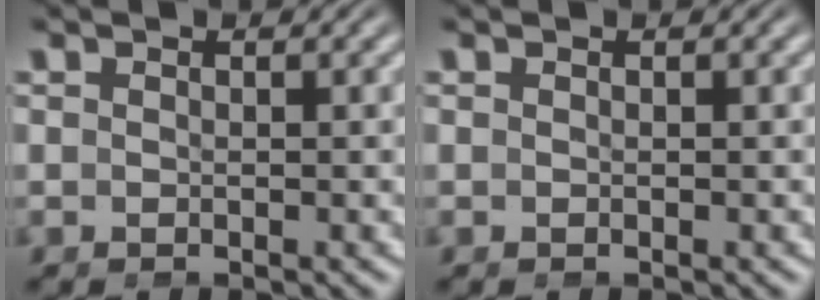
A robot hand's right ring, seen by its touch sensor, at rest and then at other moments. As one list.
[{"total": 0.0}]